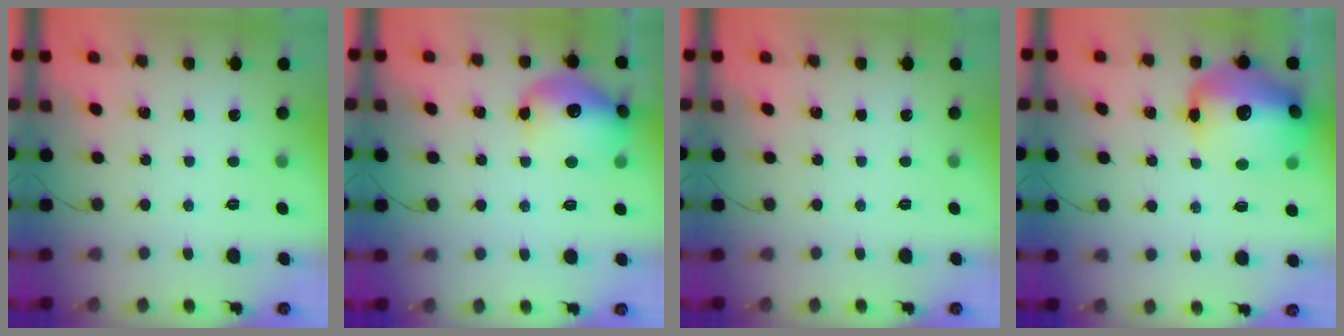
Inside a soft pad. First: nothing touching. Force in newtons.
{"total": 15.8, "press": 15.7, "slide": 1.8}
{"total": 0.0}
{"total": 22.1, "press": 20.7, "slide": 7.7}